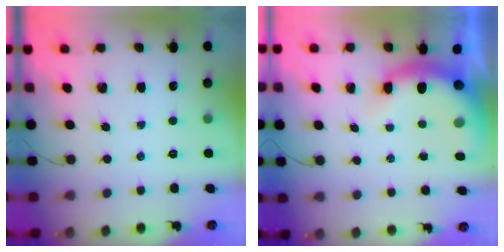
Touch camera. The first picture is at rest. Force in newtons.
{"total": 8.9, "press": 8.7, "slide": 1.8}